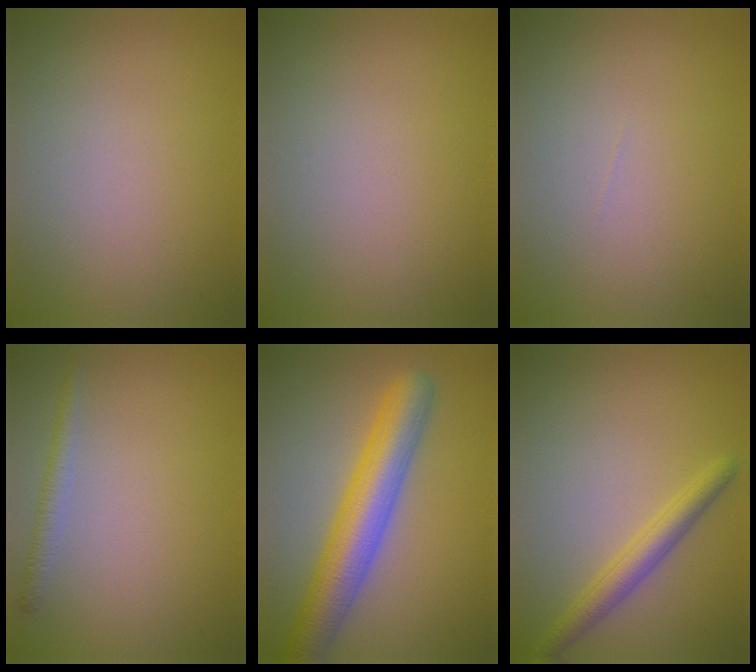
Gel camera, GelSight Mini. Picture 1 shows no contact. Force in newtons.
{"total": 0.0}
{"total": 0.0}
{"total": 1.5, "press": 1.5, "slide": 0.1}
{"total": 7.1, "press": 7.1, "slide": 0.1}
{"total": 3.1, "press": 3.1, "slide": 0.2}